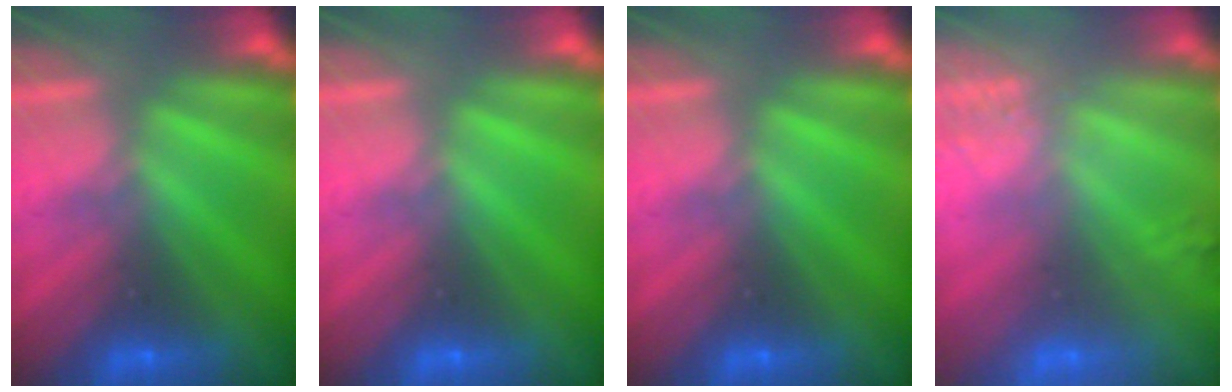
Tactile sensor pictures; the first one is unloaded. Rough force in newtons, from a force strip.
{"total": 0.0}
{"total": 0.0}
{"total": 2.4}